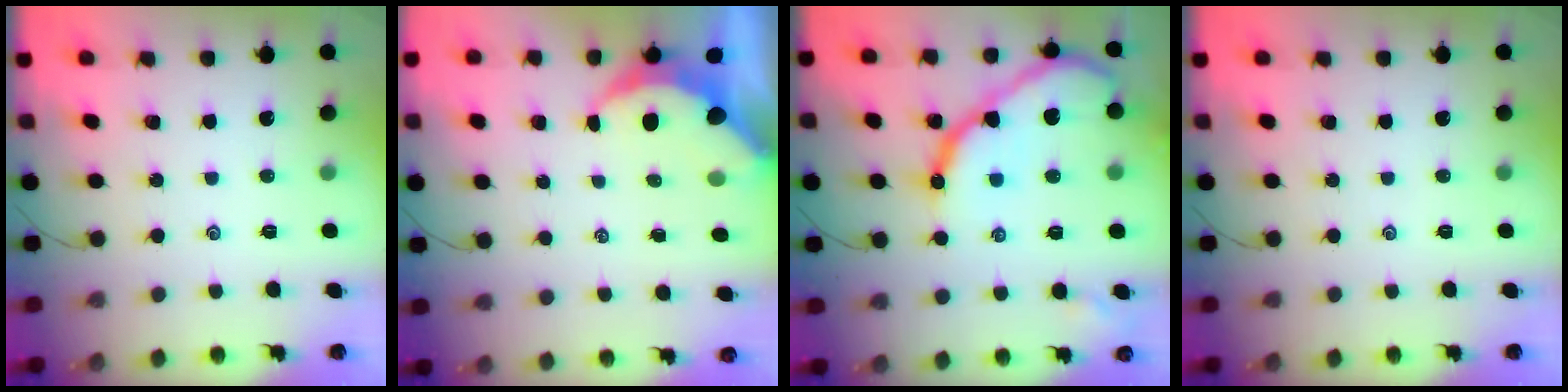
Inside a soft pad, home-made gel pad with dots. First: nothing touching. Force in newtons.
{"total": 6.1, "press": 6.0, "slide": 0.9}
{"total": 16.7, "press": 16.6, "slide": 1.6}
{"total": 0.0}